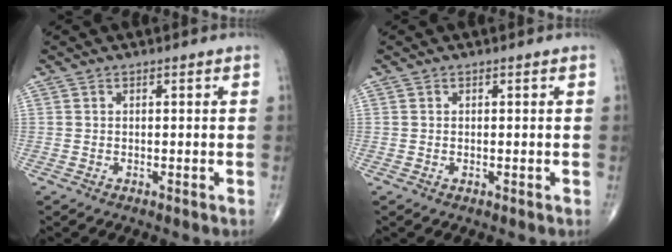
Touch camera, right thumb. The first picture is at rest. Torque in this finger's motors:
{"motor_torque": [-0.15, -0.03, -0.29, -0.25, -0.04]}